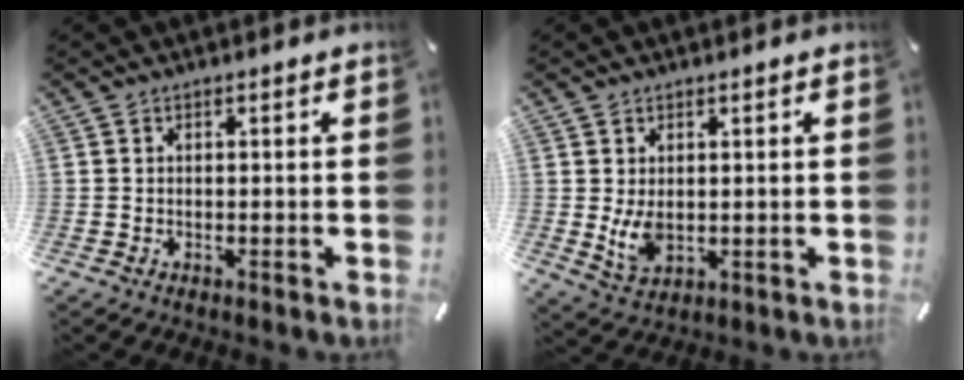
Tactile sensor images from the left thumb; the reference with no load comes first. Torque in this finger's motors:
{"motor_torque": [0.53, 0.64, -0.06, -0.10, 0.00]}